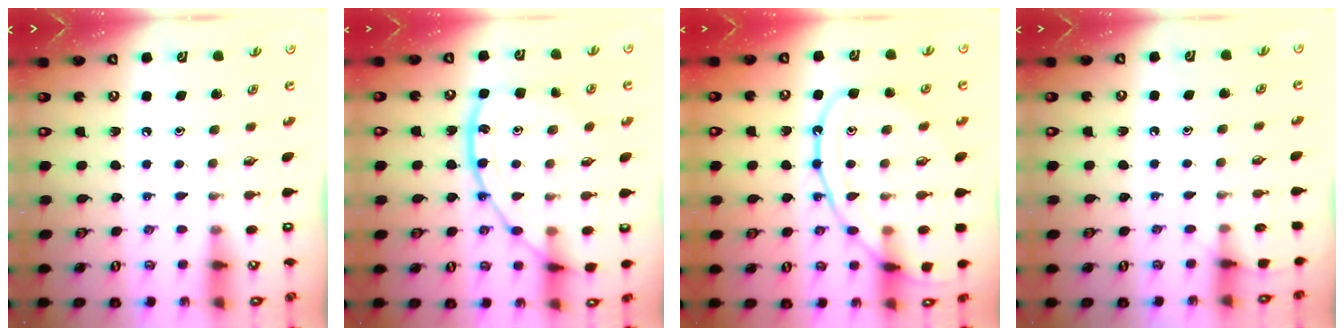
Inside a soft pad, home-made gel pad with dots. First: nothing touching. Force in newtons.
{"total": 13.0, "press": 13.0, "slide": 0.3}
{"total": 14.5, "press": 14.4, "slide": 1.4}
{"total": 4.8, "press": 4.8, "slide": 0.6}